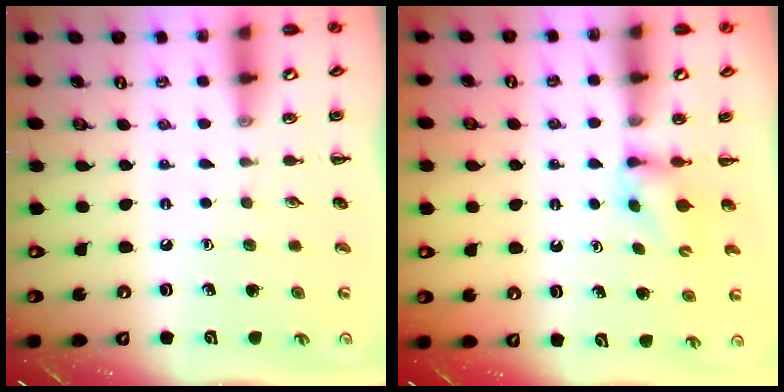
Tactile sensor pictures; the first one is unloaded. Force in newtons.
{"total": 2.8, "press": 2.5, "slide": 1.3}